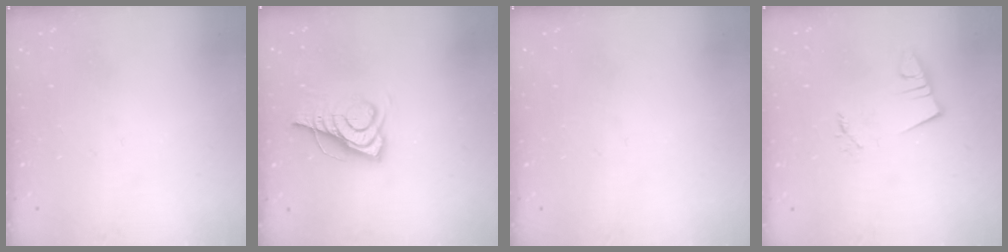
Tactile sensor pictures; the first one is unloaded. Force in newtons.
{"total": 9.8, "press": 9.4, "slide": 3.0}
{"total": 0.0}
{"total": 1.4, "press": 1.4, "slide": 0.1}